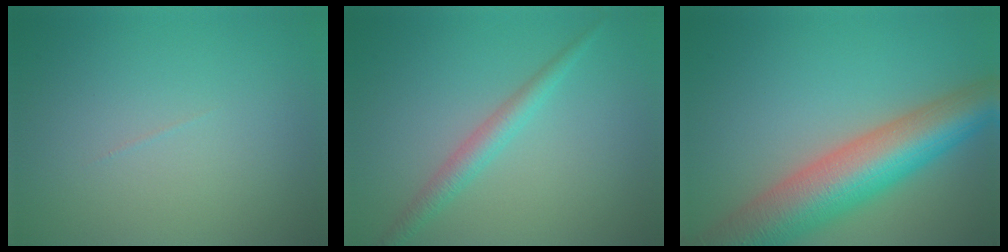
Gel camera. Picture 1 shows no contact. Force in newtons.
{"total": 2.4, "press": 2.3, "slide": 0.2}
{"total": 11.0, "press": 10.9, "slide": 0.5}